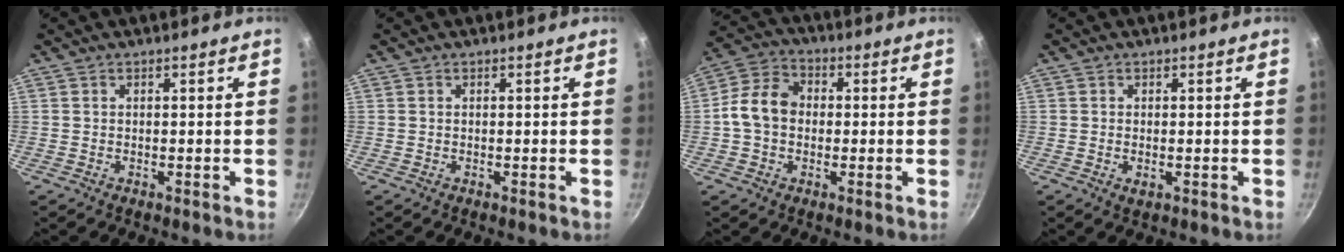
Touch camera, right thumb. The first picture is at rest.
{"total": 0.0}
{"total": 9.3, "force": [-0.3, 7.2, 5.8], "torque": [-0.085, 0.023, -0.023]}
{"total": 1.6, "force": [-0.3, 0.9, 1.3], "torque": [-0.022, -0.003, -0.004]}